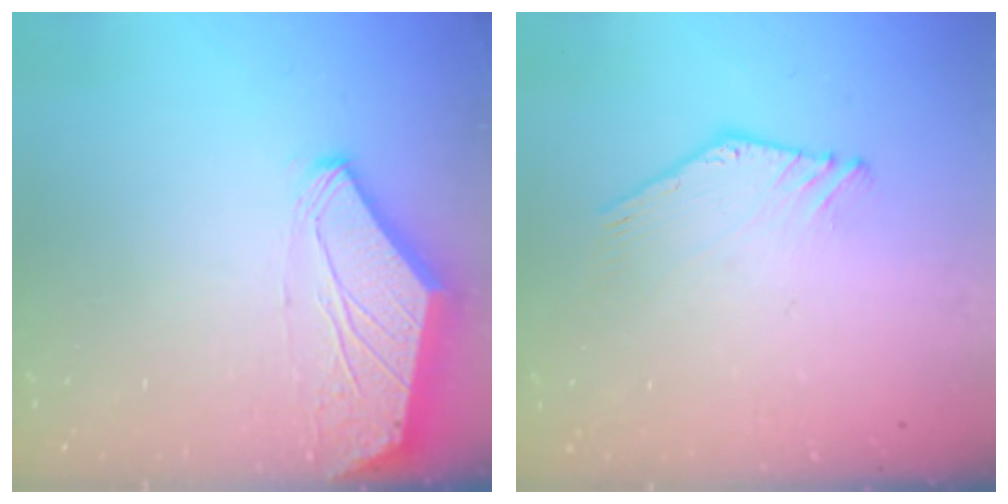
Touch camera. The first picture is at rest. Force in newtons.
{"total": 2.4, "press": 2.4, "slide": 0.1}